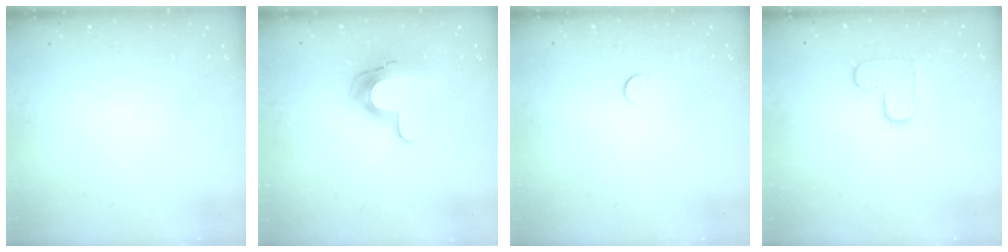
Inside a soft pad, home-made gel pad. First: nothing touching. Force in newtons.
{"total": 12.1, "press": 12.0, "slide": 0.9}
{"total": 6.1, "press": 6.1, "slide": 0.6}
{"total": 8.3, "press": 8.2, "slide": 0.4}